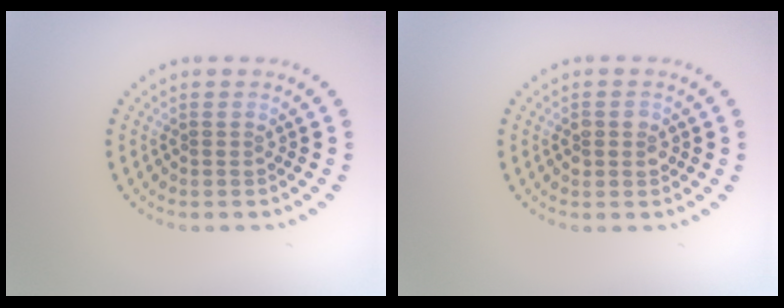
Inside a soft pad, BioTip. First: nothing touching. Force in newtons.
{"total": 1.5, "press": 1.5, "slide": 0.2}